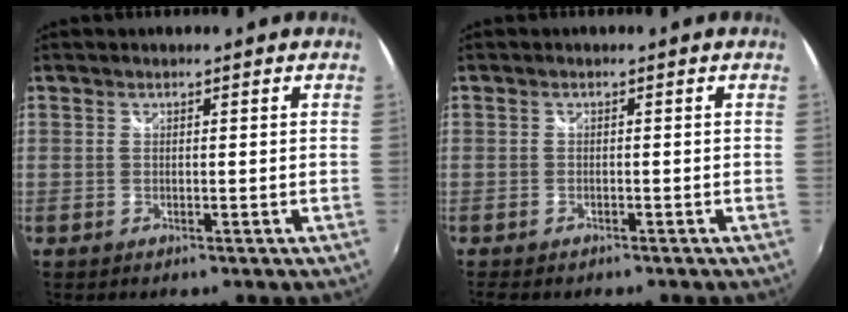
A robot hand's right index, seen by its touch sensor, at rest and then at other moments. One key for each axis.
{"total": 3.5, "fx": -2.7, "fy": 1.6, "fz": 1.5, "tx": -0.041, "ty": -0.015, "tz": -0.044}